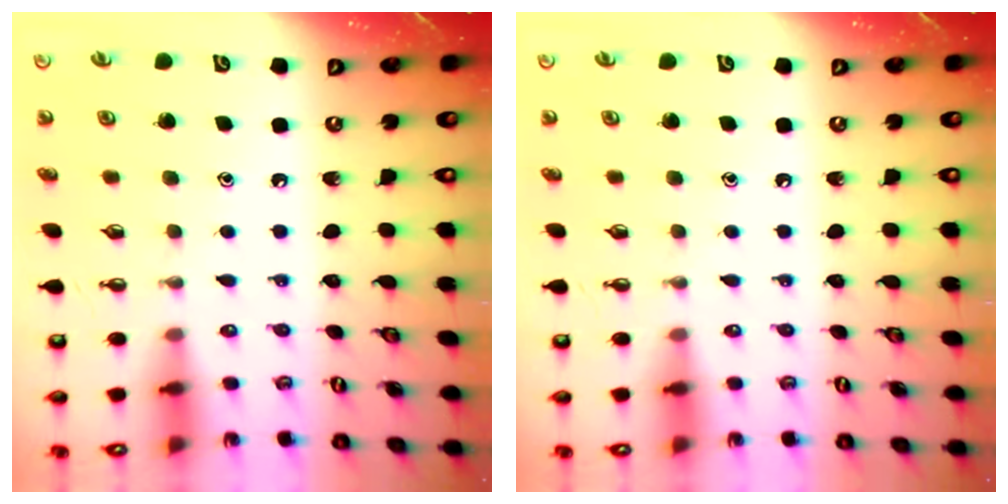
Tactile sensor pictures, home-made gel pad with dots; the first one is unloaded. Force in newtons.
{"total": 0.0}